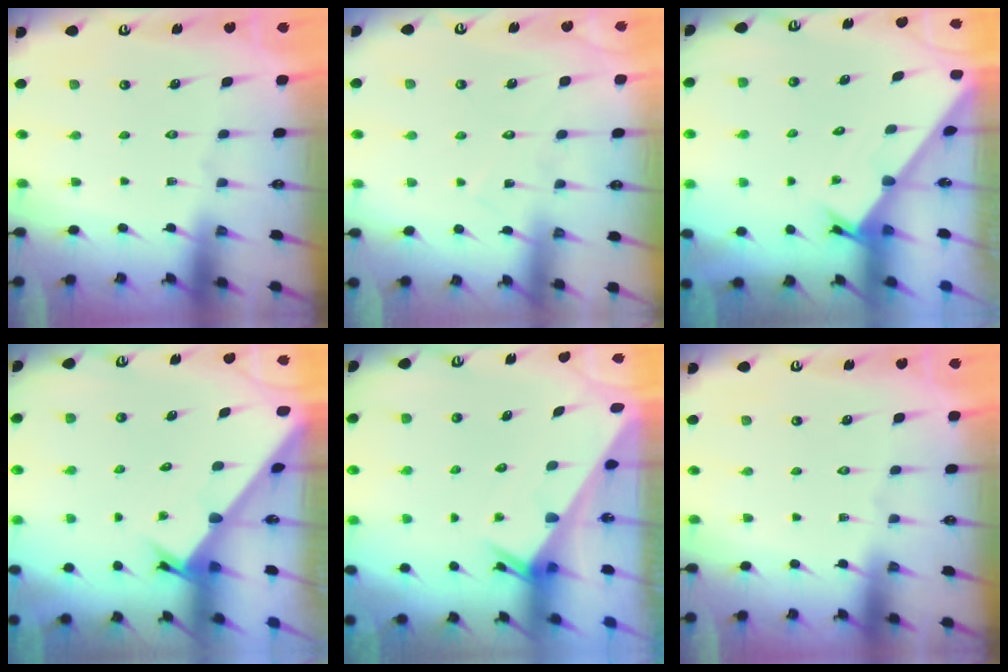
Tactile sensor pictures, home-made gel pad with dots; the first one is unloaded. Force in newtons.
{"total": 6.3, "press": 6.3, "slide": 0.6}
{"total": 1.6, "press": 1.5, "slide": 0.1}
{"total": 2.8, "press": 2.8, "slide": 0.3}
{"total": 2.7, "press": 2.7, "slide": 0.1}
{"total": 0.0}